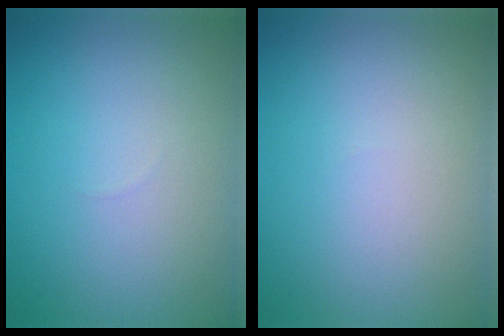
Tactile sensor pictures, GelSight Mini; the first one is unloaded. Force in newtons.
{"total": 0.0}